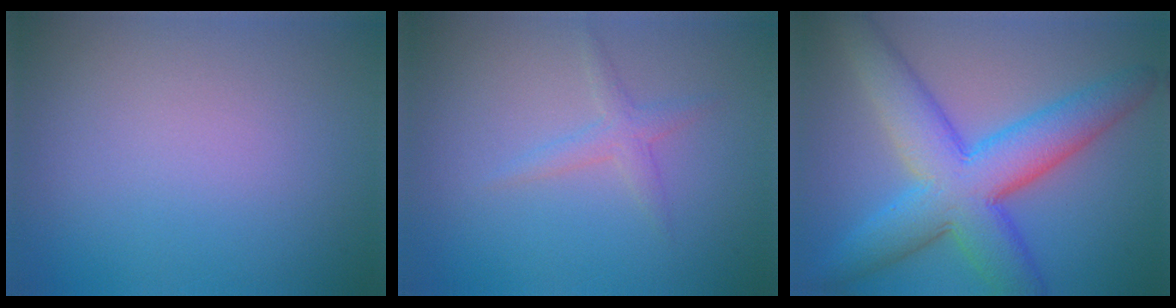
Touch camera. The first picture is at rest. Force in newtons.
{"total": 1.6, "press": 1.6, "slide": 0.1}
{"total": 9.6, "press": 9.6, "slide": 0.4}